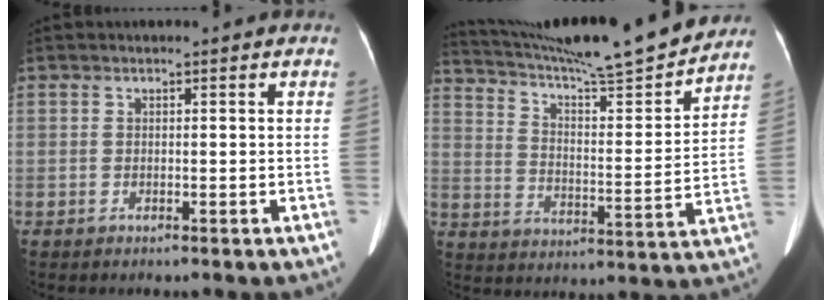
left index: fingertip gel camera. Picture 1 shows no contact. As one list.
[{"total": 22.1, "force": [20.2, 0.3, 8.9], "torque": [-0.155, -0.029, 0.297]}]